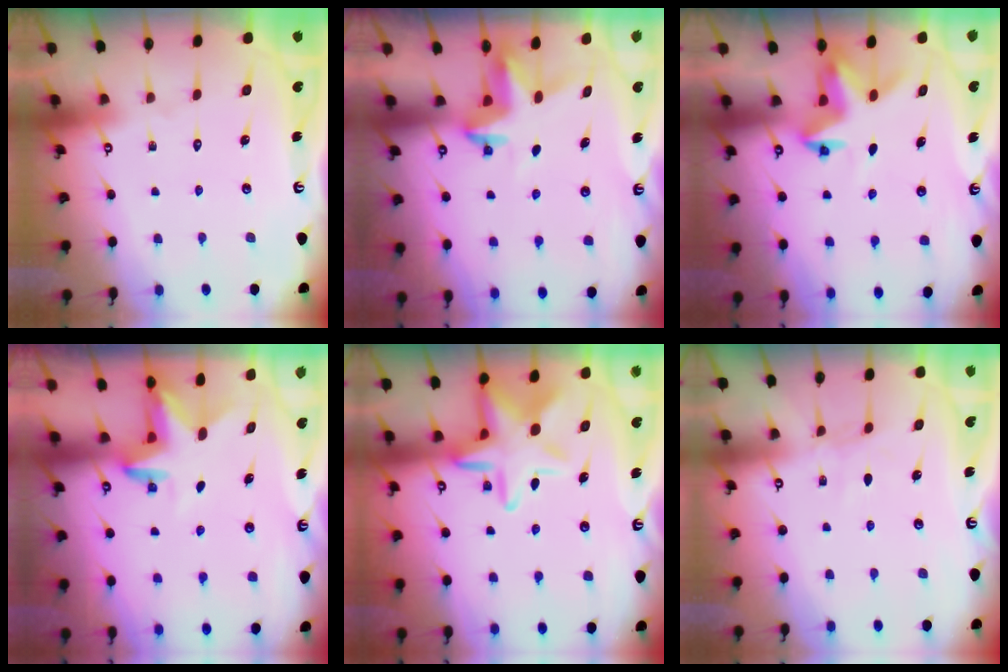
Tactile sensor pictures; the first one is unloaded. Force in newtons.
{"total": 3.5, "press": 3.4, "slide": 0.4}
{"total": 4.0, "press": 3.9, "slide": 0.5}
{"total": 3.4, "press": 3.4, "slide": 0.1}
{"total": 13.5, "press": 13.5, "slide": 1.2}
{"total": 3.4, "press": 3.4, "slide": 0.5}